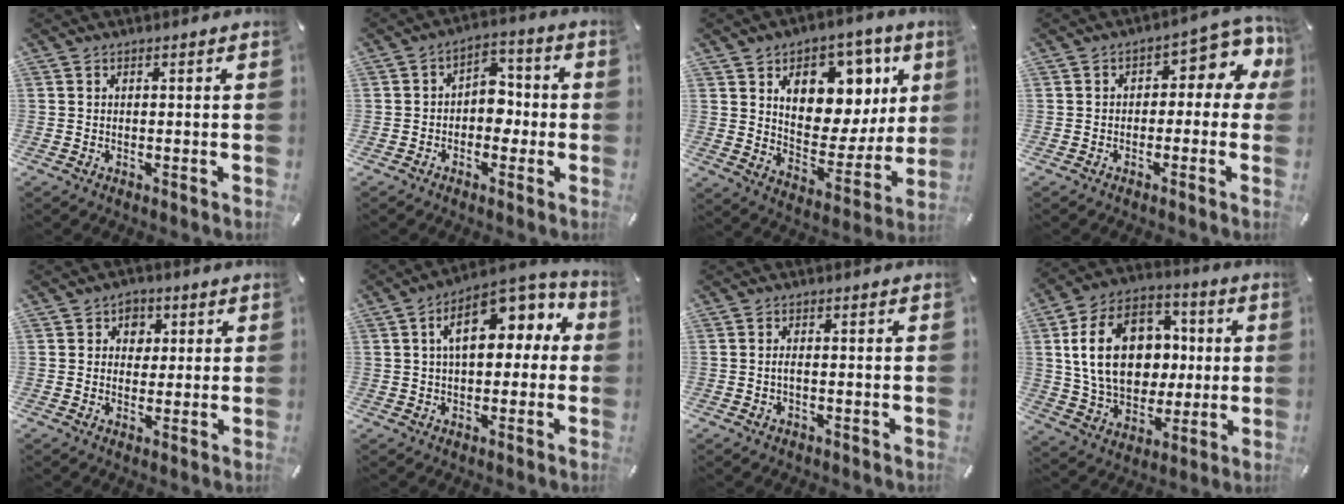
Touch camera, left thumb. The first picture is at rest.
{"total": 6.5, "force": [-1.7, 4.9, 4.0], "torque": [-0.056, 0.017, -0.034]}
{"total": 14.5, "force": [7.0, 10.3, 7.4], "torque": [-0.091, -0.058, 0.125]}
{"total": 8.0, "force": [1.7, 4.7, 6.3], "torque": [-0.079, -0.011, 0.024]}
{"total": 4.3, "force": [1.0, 3.9, 1.6], "torque": [-0.009, -0.001, 0.010]}
{"total": 13.4, "force": [4.3, 7.7, 10.0], "torque": [-0.151, -0.007, 0.073]}
{"total": 2.0, "force": [-0.5, 1.0, 1.7], "torque": [-0.032, 0.003, -0.010]}
{"total": 21.1, "force": [2.1, 16.0, 13.6], "torque": [-0.257, 0.016, 0.042]}